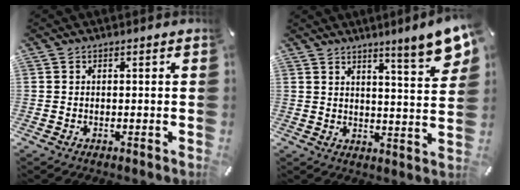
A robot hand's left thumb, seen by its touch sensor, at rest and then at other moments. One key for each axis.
{"total": 9.1, "fx": 7.0, "fy": 0.6, "fz": 5.9, "tx": -0.089, "ty": -0.052, "tz": 0.115}